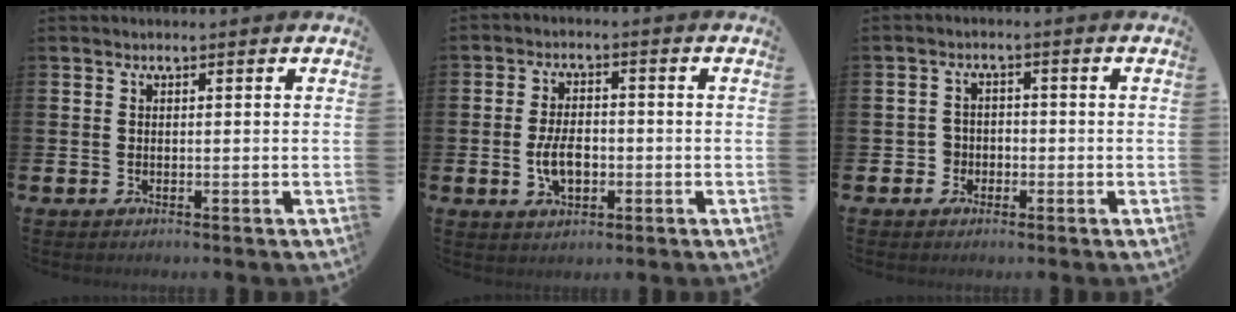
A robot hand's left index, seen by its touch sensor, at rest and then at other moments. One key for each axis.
{"total": 4.8, "fx": -1.0, "fy": 2.8, "fz": 3.8, "tx": -0.060, "ty": -0.003, "tz": -0.022}
{"total": 2.4, "fx": -1.2, "fy": 2.1, "fz": 0.1, "tx": -0.004, "ty": 0.003, "tz": -0.031}